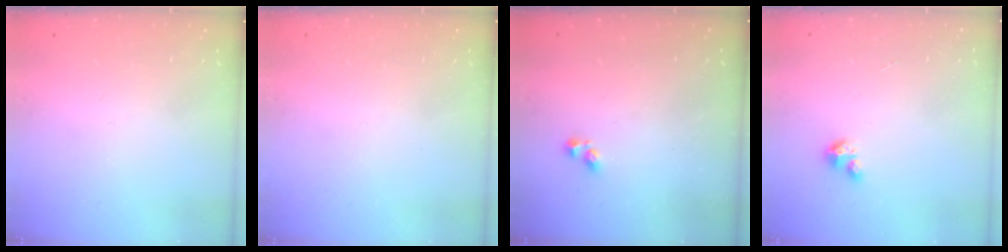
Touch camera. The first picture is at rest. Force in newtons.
{"total": 0.0}
{"total": 1.6, "press": 1.5, "slide": 0.3}
{"total": 2.8, "press": 2.8, "slide": 0.2}